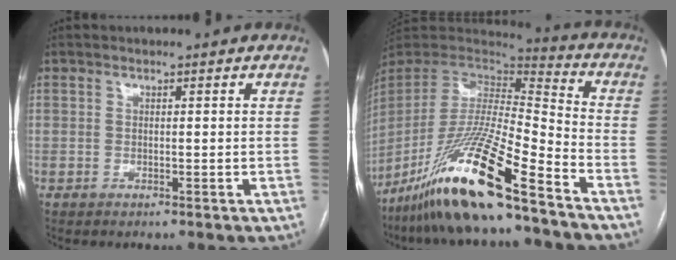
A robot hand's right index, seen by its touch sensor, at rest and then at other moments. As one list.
[{"total": 20.4, "force": [-14.5, 0.9, 14.4], "torque": [-0.299, -0.035, -0.273]}]